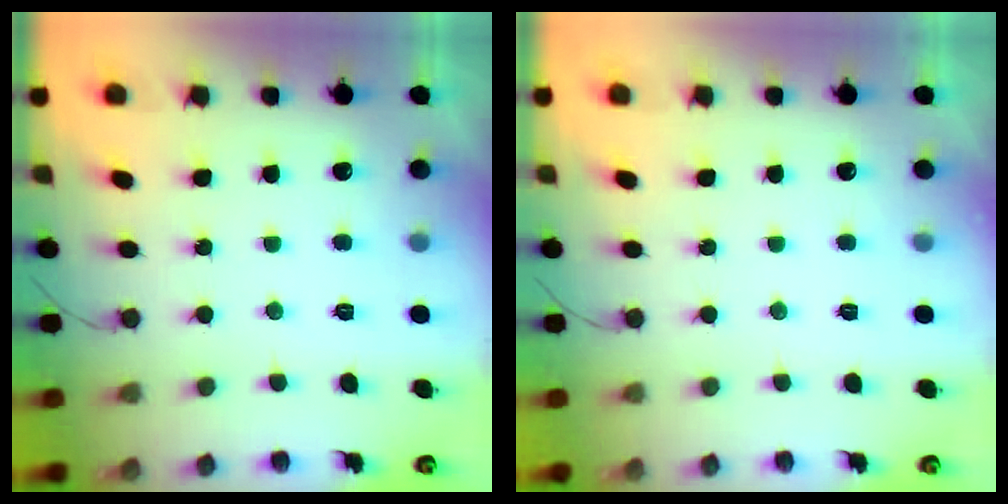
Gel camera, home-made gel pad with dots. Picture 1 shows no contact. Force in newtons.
{"total": 0.0}